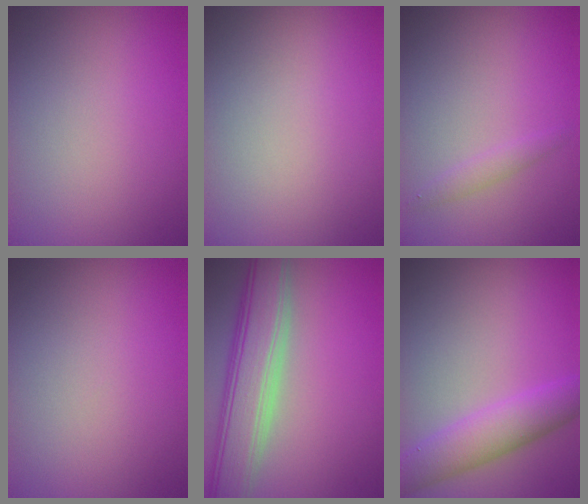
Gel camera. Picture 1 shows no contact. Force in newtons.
{"total": 0.0}
{"total": 1.2, "press": 1.2, "slide": 0.0}
{"total": 0.0}
{"total": 7.7, "press": 7.7, "slide": 0.7}
{"total": 4.9, "press": 4.9, "slide": 0.2}